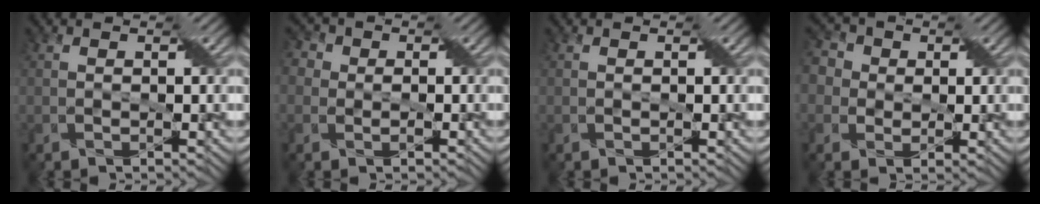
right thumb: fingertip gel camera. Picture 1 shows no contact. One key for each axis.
{"total": 4.5, "fx": 0.9, "fy": 4.0, "fz": 1.9, "tx": -0.033, "ty": 0.011, "tz": -0.019}
{"total": 0.0}
{"total": 5.7, "fx": 1.3, "fy": 5.0, "fz": 2.4, "tx": -0.076, "ty": 0.021, "tz": -0.004}